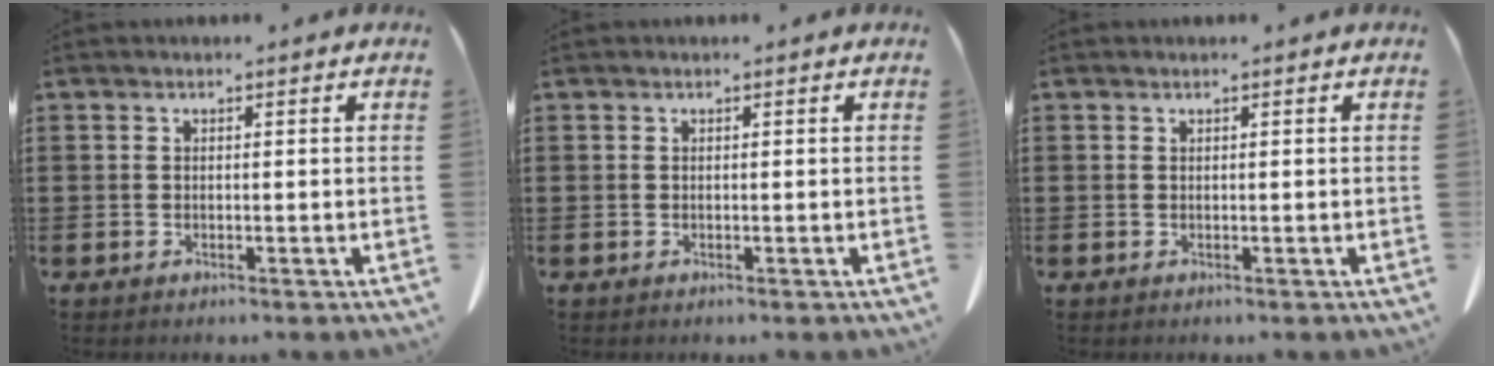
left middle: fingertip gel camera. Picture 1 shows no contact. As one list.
[{"total": 0.0}, {"total": 0.0}]